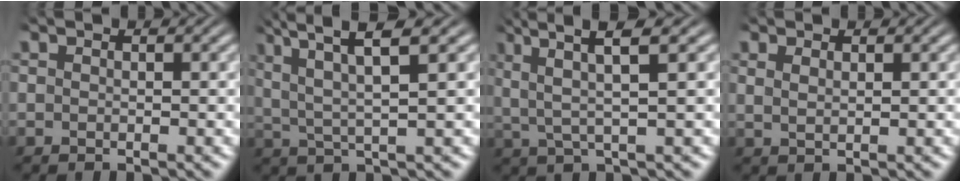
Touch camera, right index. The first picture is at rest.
{"total": 5.9, "force": [3.1, 2.0, 4.6], "torque": [-0.091, 0.005, 0.049]}
{"total": 5.8, "force": [3.2, 1.2, 4.7], "torque": [-0.087, 0.015, 0.046]}
{"total": 1.2, "force": [0.8, 0.4, 0.8], "torque": [-0.013, -0.001, 0.019]}